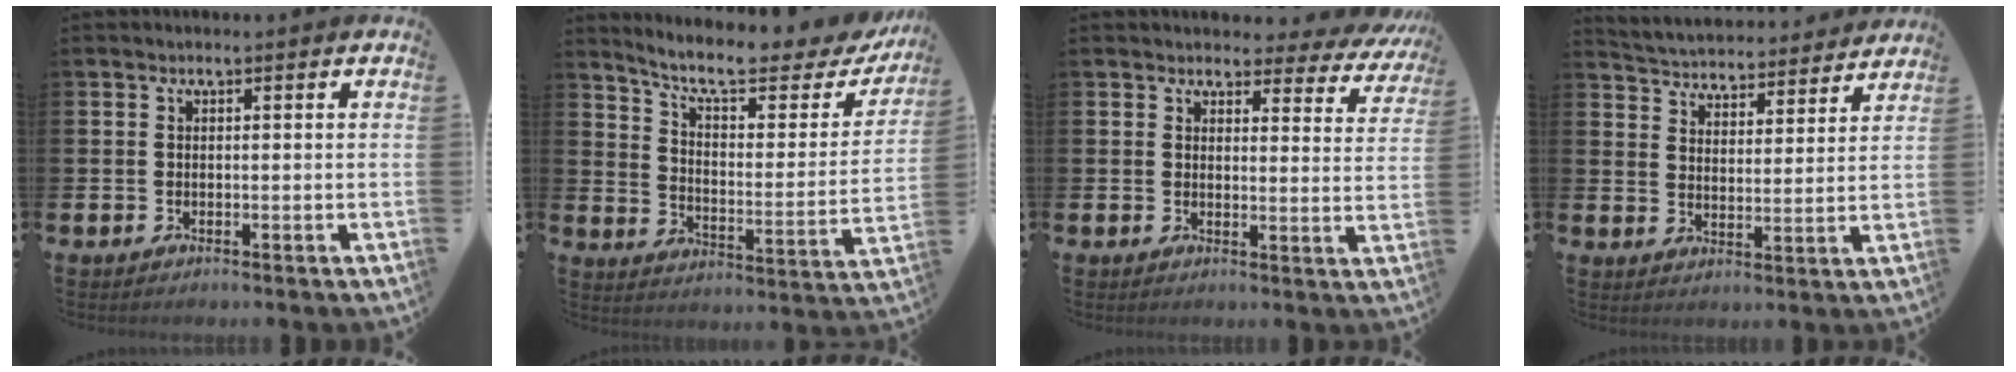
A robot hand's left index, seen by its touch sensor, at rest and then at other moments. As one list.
[{"total": 9.2, "force": [7.8, 2.2, 4.4], "torque": [-0.106, -0.052, 0.128]}, {"total": 3.3, "force": [3.0, 1.3, 0.5], "torque": [-0.003, -0.027, 0.046]}, {"total": 4.8, "force": [4.7, 0.9, -0.1], "torque": [-0.021, -0.042, 0.078]}]